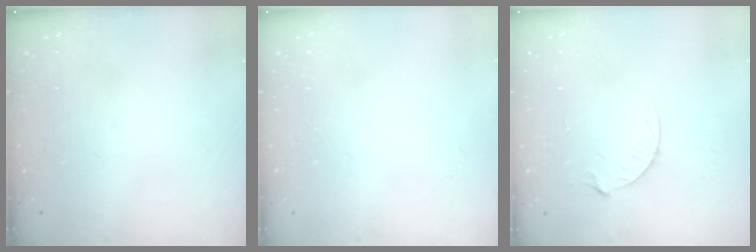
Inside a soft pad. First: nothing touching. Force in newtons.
{"total": 0.0}
{"total": 4.4, "press": 4.4, "slide": 0.6}